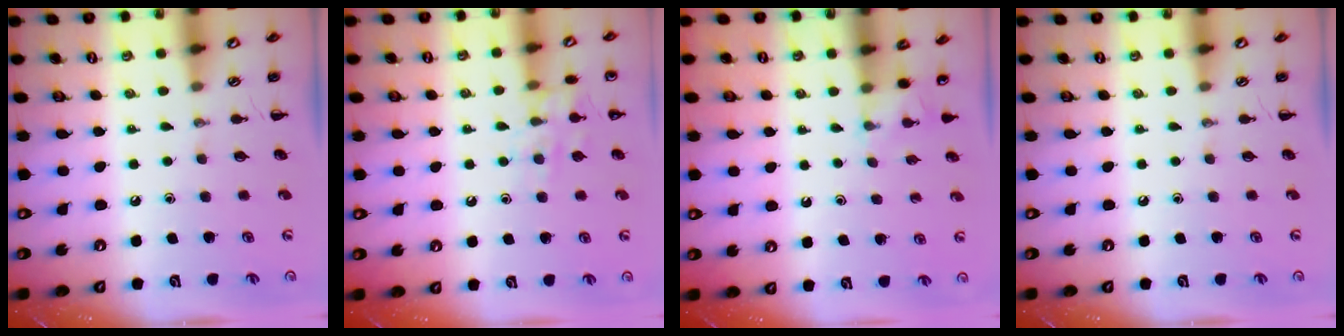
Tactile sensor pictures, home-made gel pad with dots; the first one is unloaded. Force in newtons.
{"total": 9.8, "press": 9.8, "slide": 1.0}
{"total": 2.2, "press": 2.2, "slide": 0.6}
{"total": 0.0}